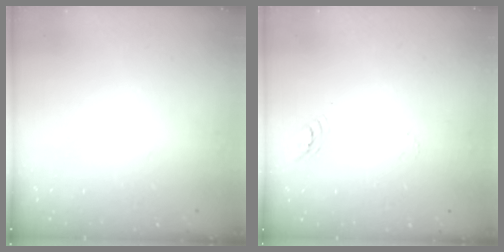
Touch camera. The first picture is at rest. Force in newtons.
{"total": 3.1, "press": 3.1, "slide": 0.3}